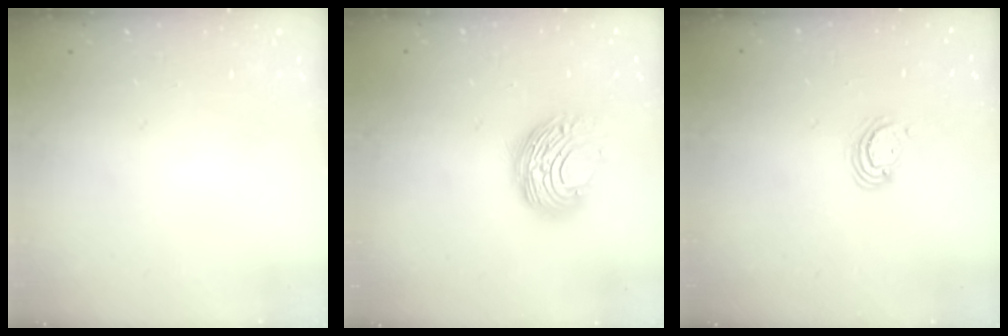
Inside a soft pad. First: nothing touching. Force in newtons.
{"total": 10.4, "press": 10.4, "slide": 0.6}
{"total": 3.2, "press": 3.1, "slide": 0.3}